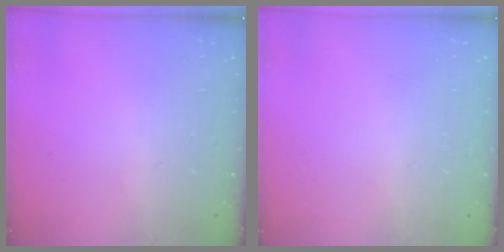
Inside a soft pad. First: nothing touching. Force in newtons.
{"total": 0.0}